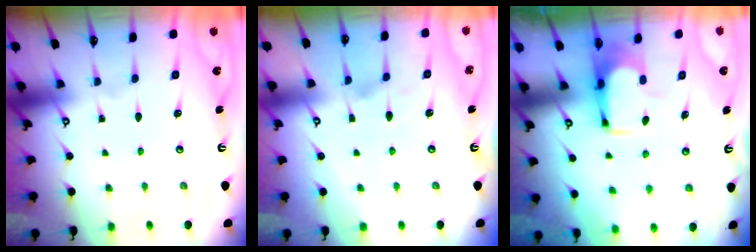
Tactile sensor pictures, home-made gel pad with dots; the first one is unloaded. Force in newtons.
{"total": 2.4, "press": 2.1, "slide": 1.3}
{"total": 0.0}